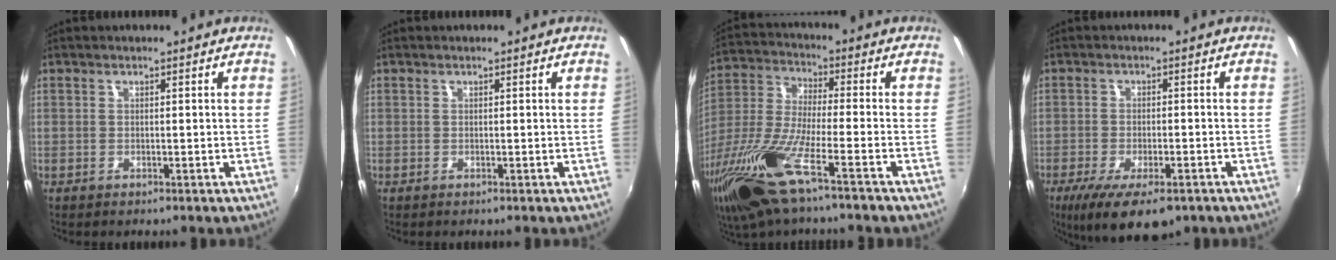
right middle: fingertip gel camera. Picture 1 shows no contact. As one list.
[{"total": 0.0}, {"total": 18.3, "force": [-11.1, 3.0, 14.2], "torque": [-0.303, -0.043, -0.217]}, {"total": 12.2, "force": [-7.8, 4.6, 8.3], "torque": [-0.167, -0.040, -0.122]}]